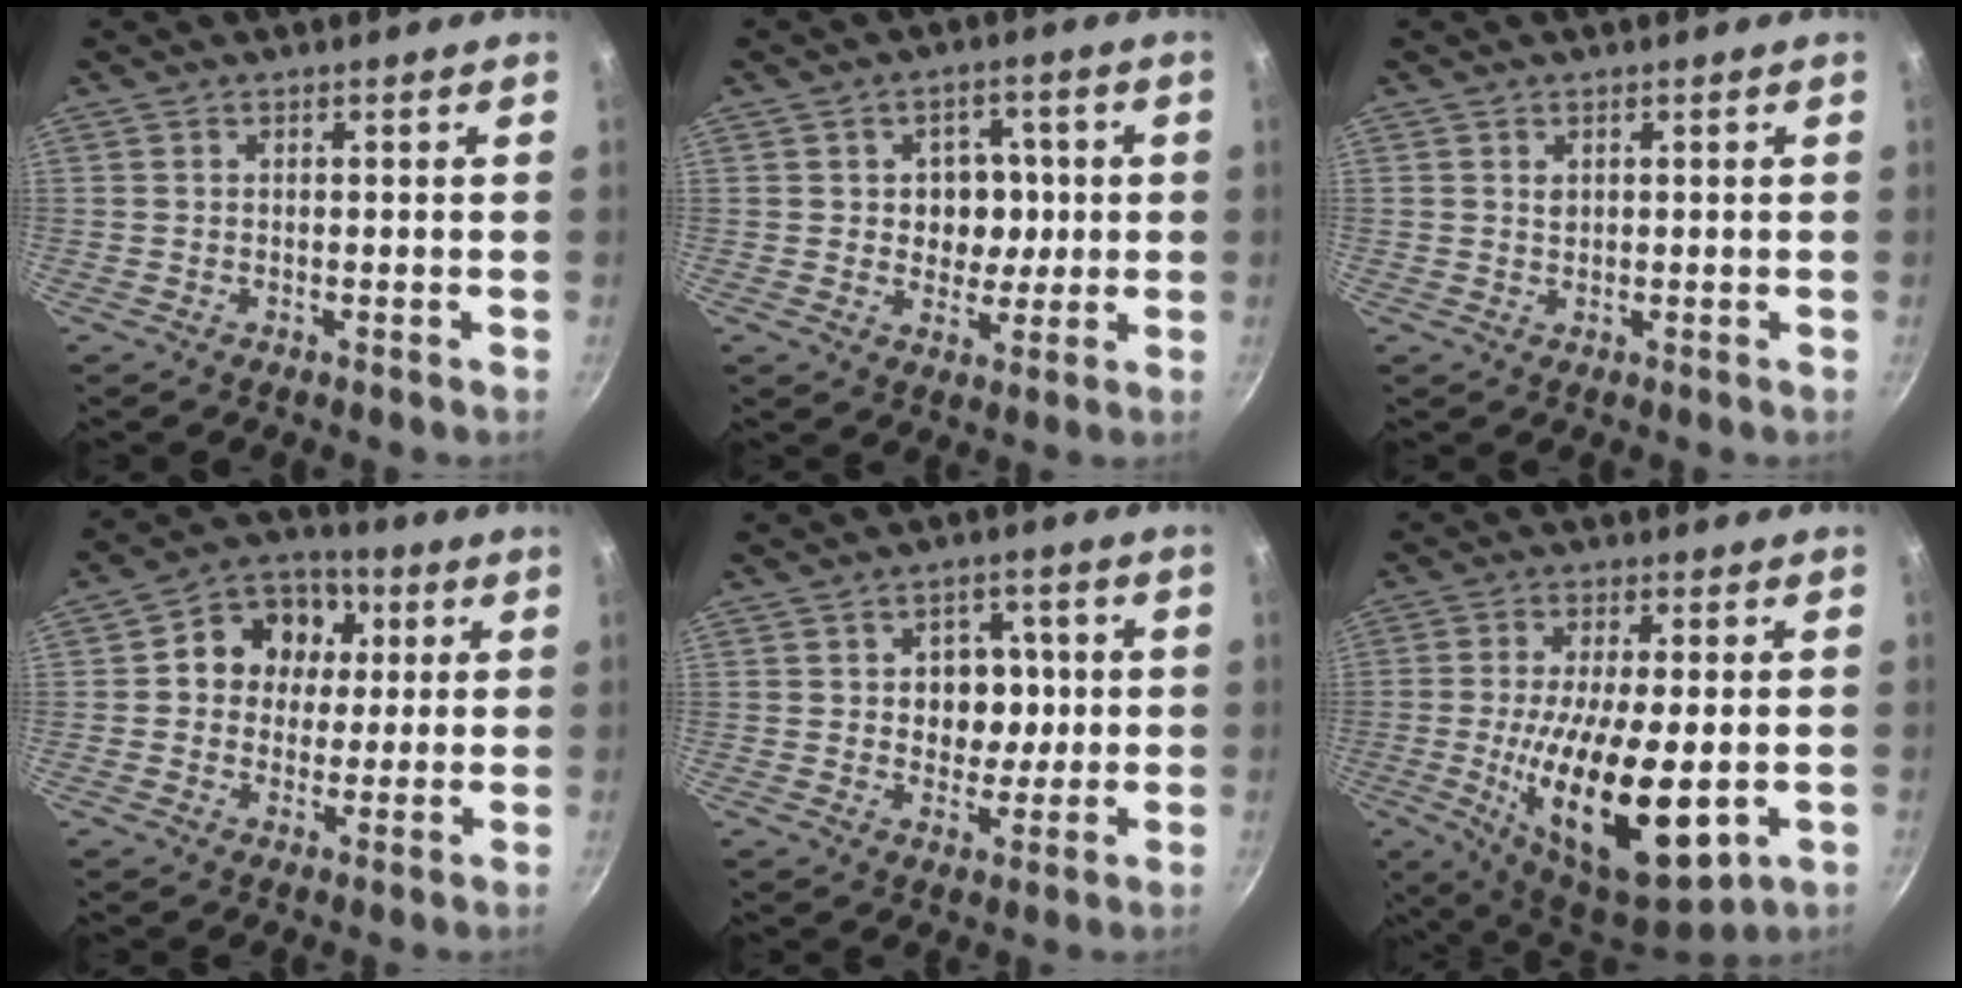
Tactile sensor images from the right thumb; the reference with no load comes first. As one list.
[{"total": 7.6, "force": [0.7, 6.0, 4.6], "torque": [-0.016, 0.003, 0.011]}, {"total": 1.0, "force": [0.5, 0.7, 0.5], "torque": [-0.002, -0.005, 0.010]}, {"total": 11.9, "force": [2.1, 9.8, 6.5], "torque": [-0.053, 0.013, 0.022]}, {"total": 8.3, "force": [0.8, 6.4, 5.3], "torque": [-0.024, 0.003, 0.014]}, {"total": 20.0, "force": [-3.7, 7.8, 18.0], "torque": [-0.316, -0.026, -0.039]}]